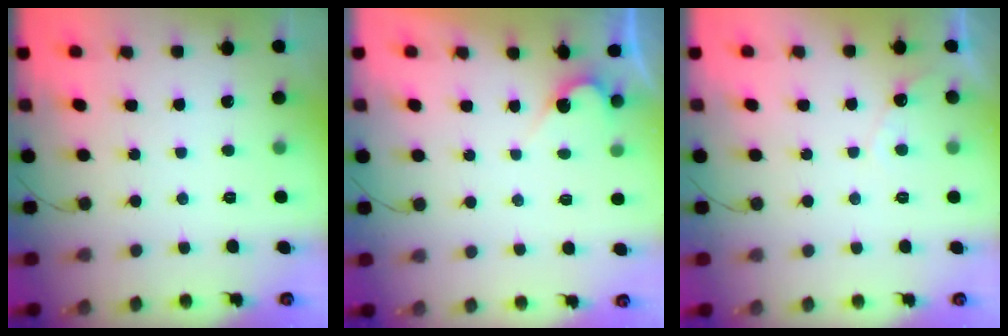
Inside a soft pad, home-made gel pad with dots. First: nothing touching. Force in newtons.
{"total": 2.7, "press": 2.7, "slide": 0.2}
{"total": 4.4, "press": 4.4, "slide": 0.2}